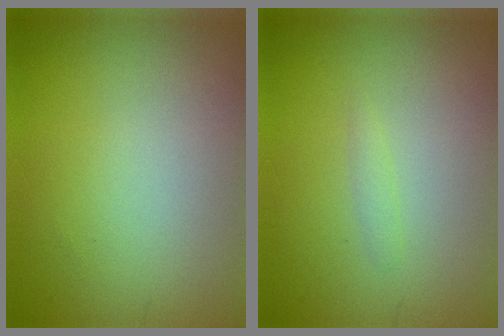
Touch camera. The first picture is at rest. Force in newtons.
{"total": 0.6, "press": 0.6, "slide": 0.1}